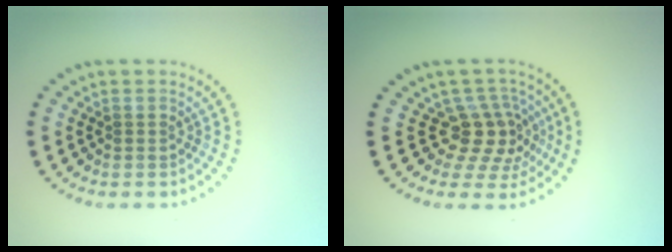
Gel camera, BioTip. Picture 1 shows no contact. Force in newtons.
{"total": 3.9, "press": 2.9, "slide": 2.6}